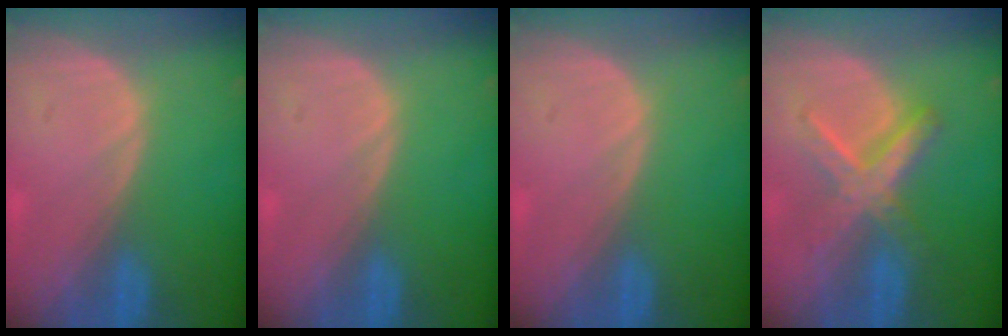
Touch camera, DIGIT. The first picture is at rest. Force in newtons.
{"total": 0.0}
{"total": 0.0}
{"total": 6.3, "press": 6.3, "slide": 0.2}